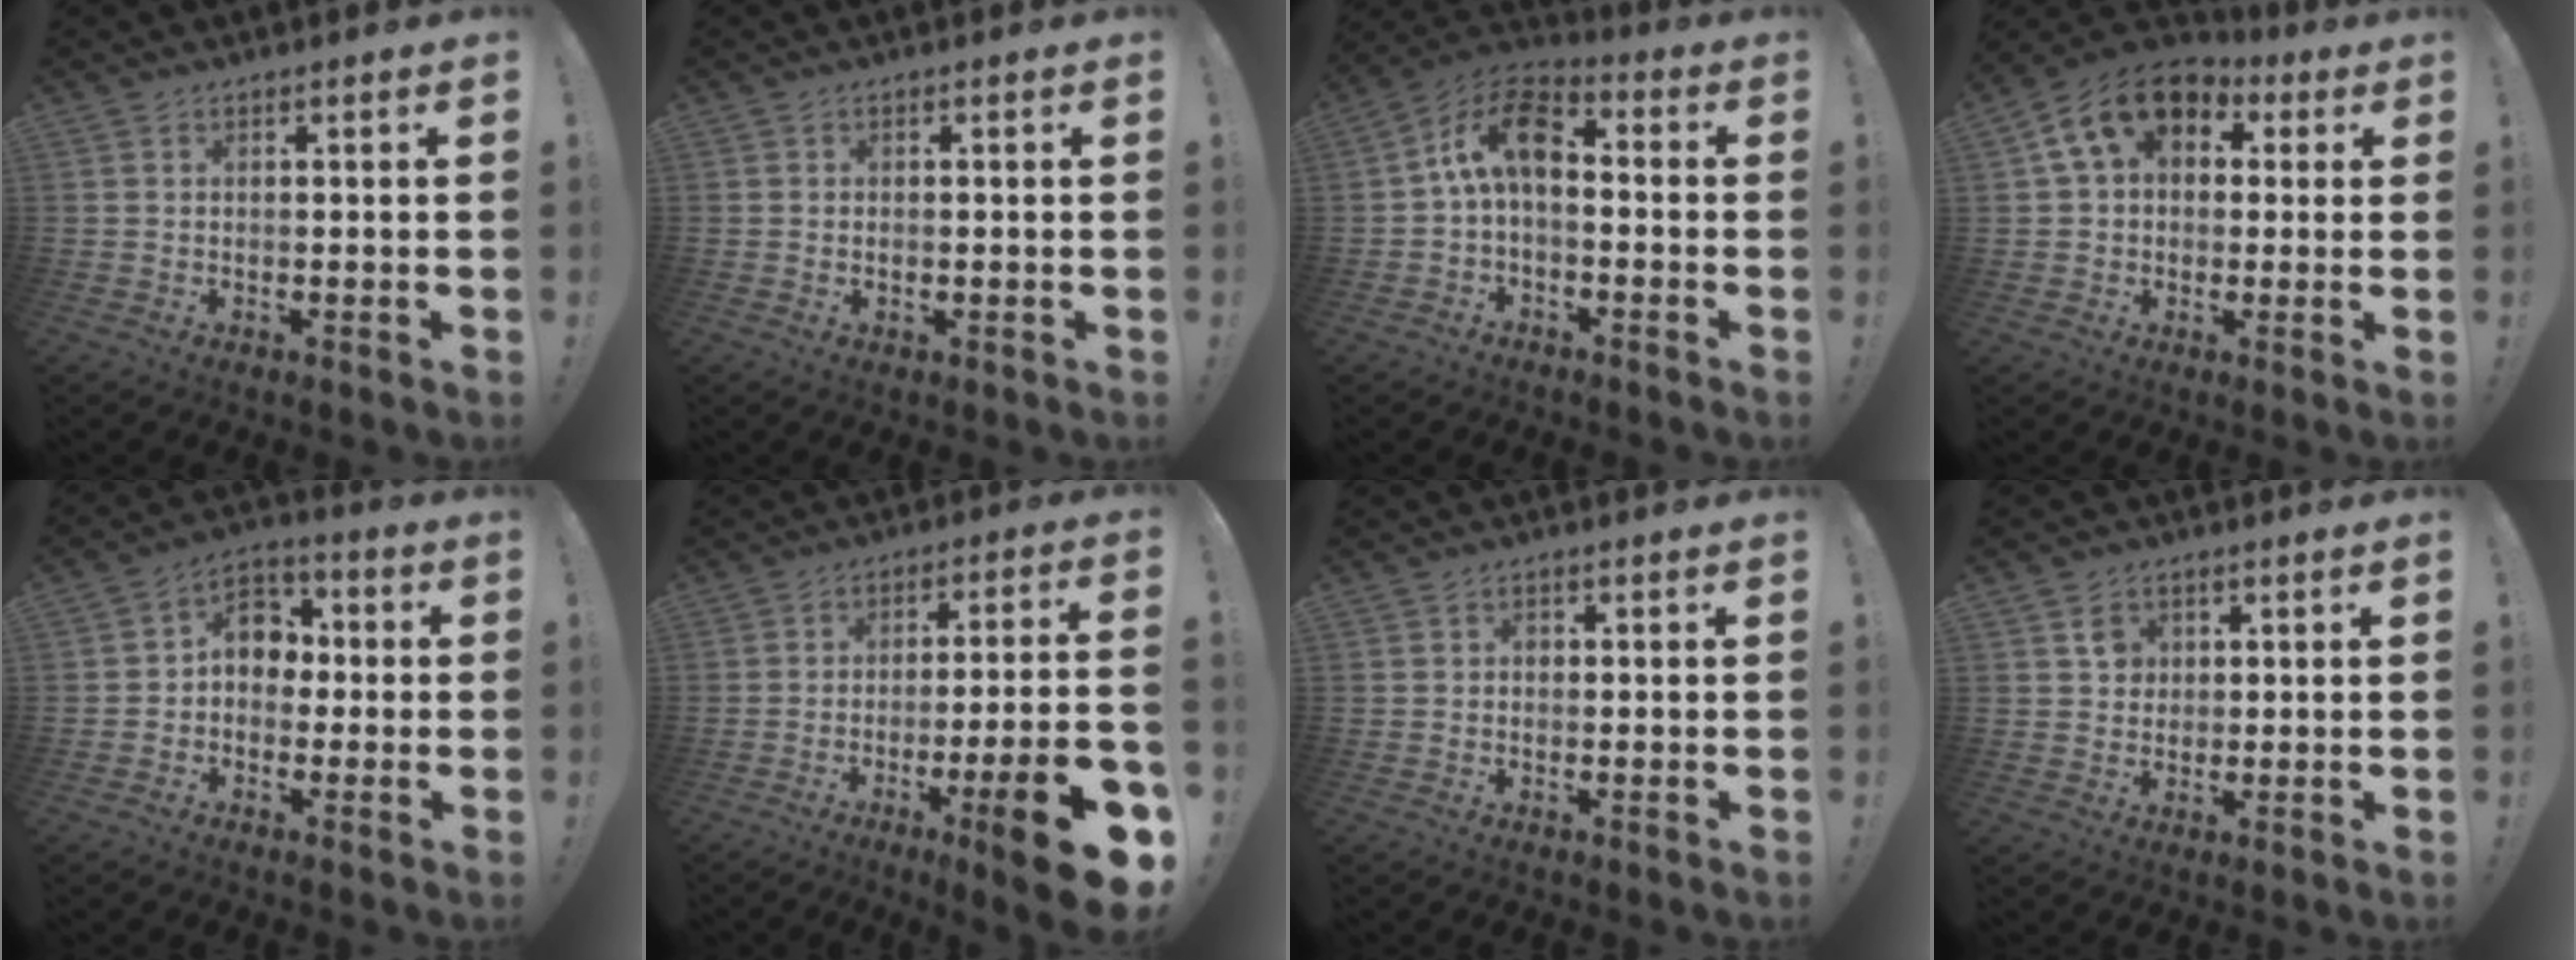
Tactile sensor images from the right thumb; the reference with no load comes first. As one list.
[{"total": 0.5, "force": [0.0, 0.4, 0.3], "torque": [-0.003, 0.001, -0.001]}, {"total": 11.3, "force": [1.1, 6.4, 9.2], "torque": [-0.162, 0.014, 0.021]}, {"total": 14.5, "force": [5.5, 9.8, 9.1], "torque": [-0.143, -0.004, 0.104]}, {"total": 8.7, "force": [0.3, 7.1, 5.1], "torque": [-0.082, 0.019, 0.014]}, {"total": 16.6, "force": [-7.7, 2.0, 14.5], "torque": [-0.201, 0.037, -0.107]}, {"total": 1.0, "force": [-0.5, 0.7, 0.5], "torque": [-0.009, 0.004, -0.010]}, {"total": 4.0, "force": [1.6, 3.6, 0.9], "torque": [0.007, -0.008, 0.023]}]